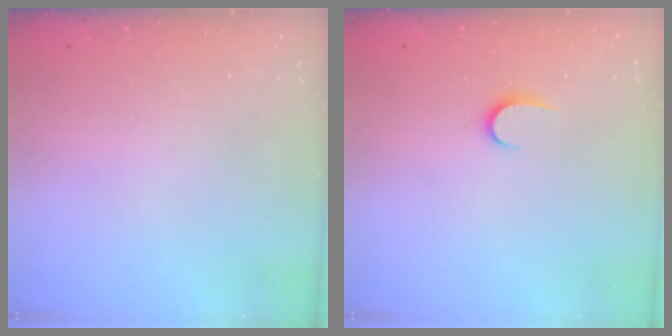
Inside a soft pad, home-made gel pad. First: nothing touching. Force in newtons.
{"total": 5.2, "press": 5.2, "slide": 0.5}